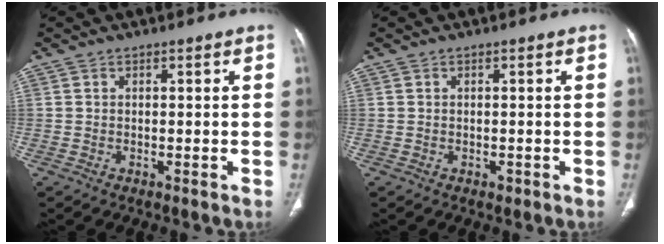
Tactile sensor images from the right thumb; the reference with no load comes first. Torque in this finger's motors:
{"motor_torque": [0.01, 0.20, -0.29, 0.20, -0.05]}